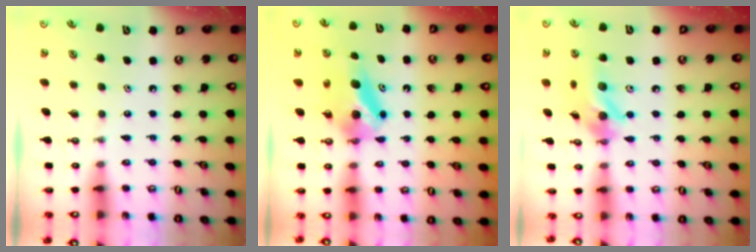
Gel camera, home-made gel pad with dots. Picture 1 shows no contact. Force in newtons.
{"total": 7.6, "press": 6.8, "slide": 3.3}
{"total": 13.2, "press": 12.8, "slide": 3.0}